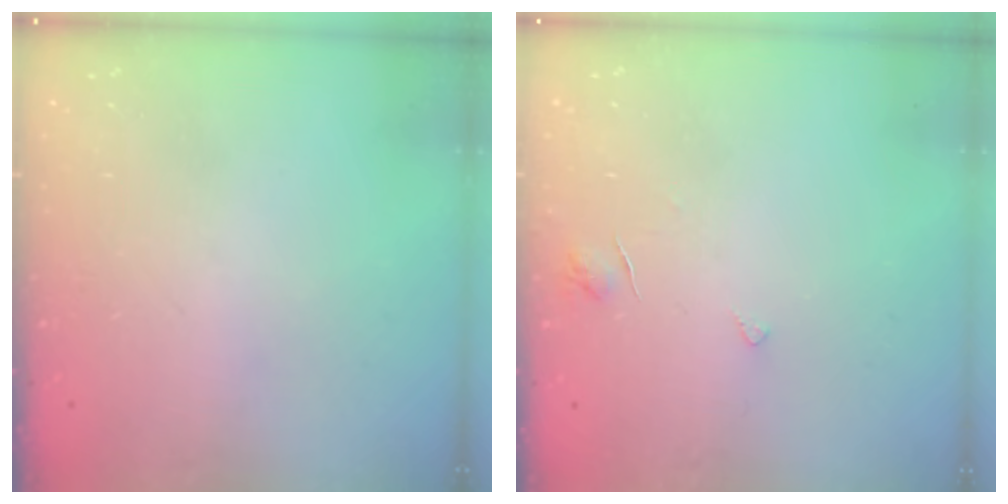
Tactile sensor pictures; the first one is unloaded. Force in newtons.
{"total": 3.0, "press": 3.0, "slide": 0.2}